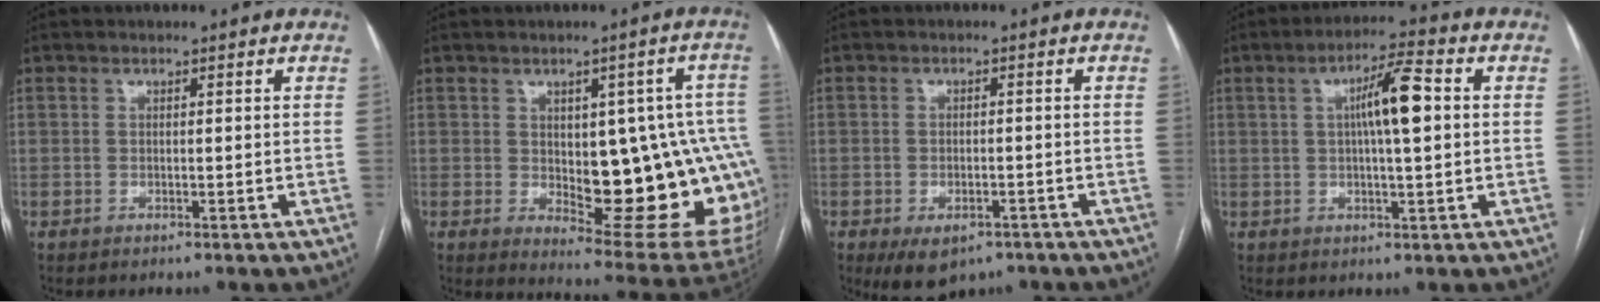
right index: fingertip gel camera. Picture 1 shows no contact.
{"total": 19.6, "force": [-1.6, 6.9, 18.3], "torque": [-0.152, 0.018, 0.010]}
{"total": 6.6, "force": [-4.3, 3.5, 3.7], "torque": [-0.059, -0.004, -0.057]}
{"total": 7.9, "force": [1.2, 0.9, 7.7], "torque": [-0.133, 0.016, 0.017]}